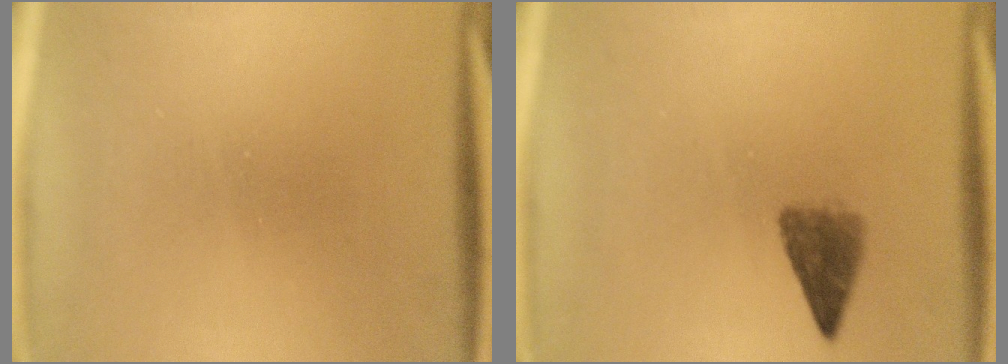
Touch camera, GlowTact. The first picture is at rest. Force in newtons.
{"total": 2.7}